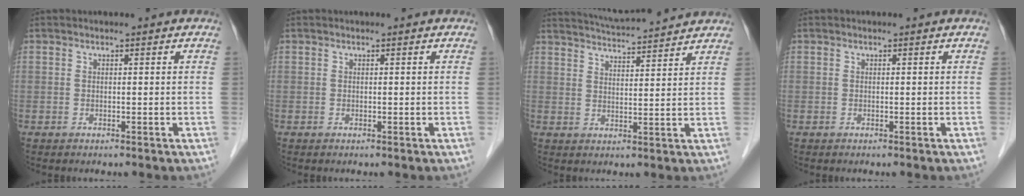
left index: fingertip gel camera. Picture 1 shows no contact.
{"total": 0.0}
{"total": 11.2, "force": [10.7, 0.0, 3.5], "torque": [-0.067, 0.023, 0.155]}
{"total": 0.0}